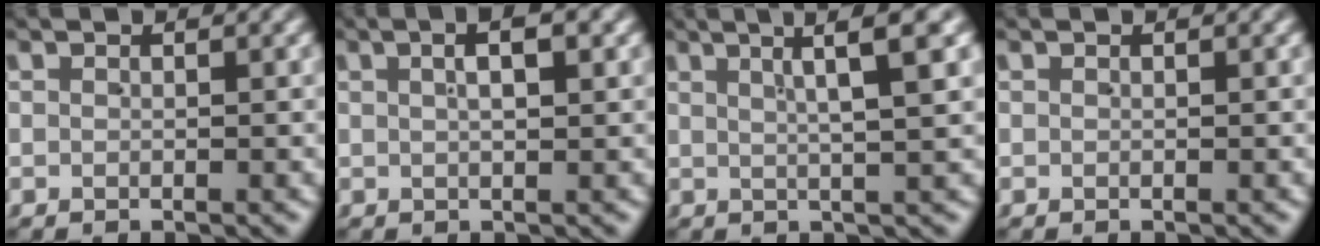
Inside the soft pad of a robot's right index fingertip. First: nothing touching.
{"total": 2.7, "force": [1.0, 0.5, 2.5], "torque": [-0.028, 0.012, 0.015]}
{"total": 4.8, "force": [2.8, -0.6, 3.8], "torque": [-0.050, 0.020, 0.042]}
{"total": 0.0}